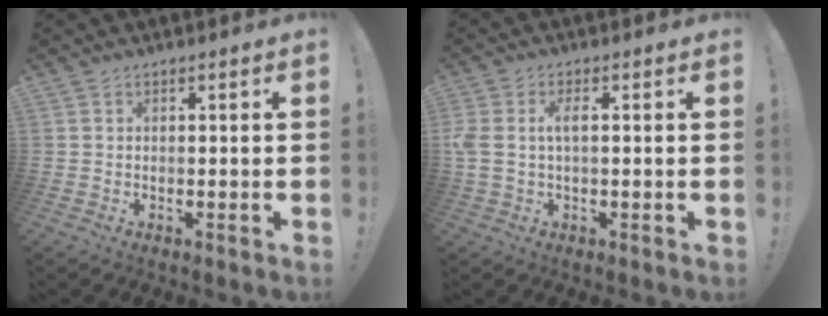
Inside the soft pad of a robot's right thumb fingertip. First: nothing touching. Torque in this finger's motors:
{"motor_torque": [0.09, 0.10, 0.40, 0.39, 0.15]}